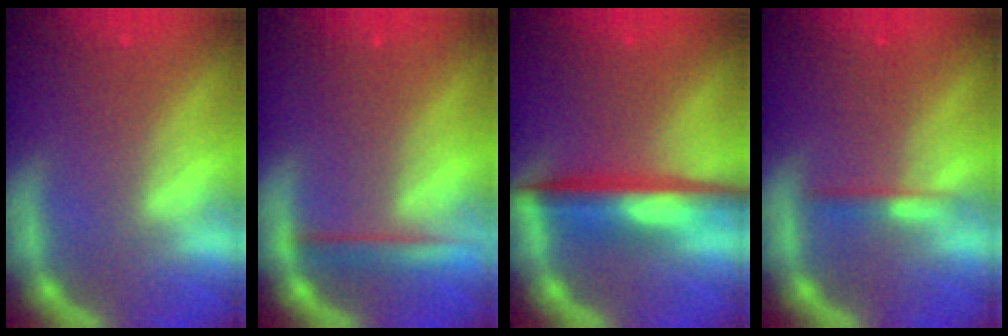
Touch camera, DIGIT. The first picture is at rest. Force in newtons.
{"total": 2.5}
{"total": 5.5}
{"total": 1.4}